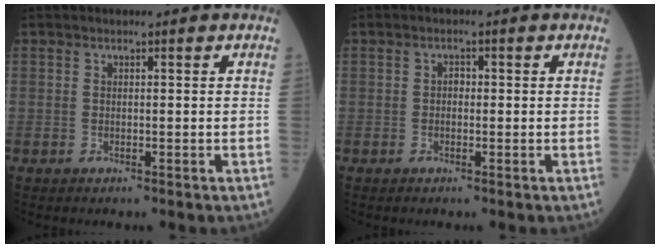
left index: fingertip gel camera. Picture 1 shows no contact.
{"total": 1.0, "force": [-0.1, 0.7, 0.7], "torque": [-0.010, 0.002, -0.005]}